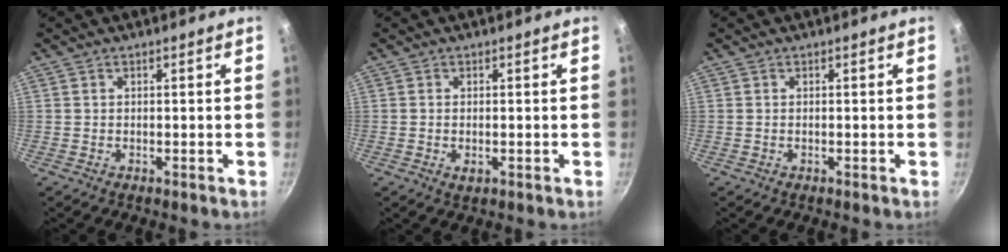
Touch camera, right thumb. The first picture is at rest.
{"total": 1.8, "force": [-0.4, 1.0, 1.5], "torque": [-0.027, -0.003, -0.006]}
{"total": 0.0}